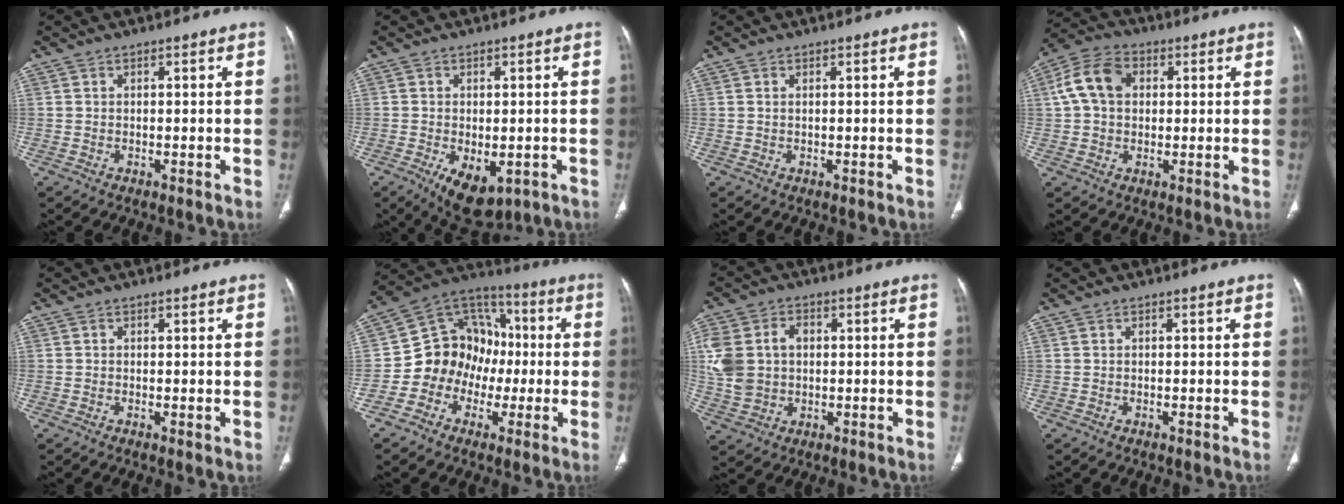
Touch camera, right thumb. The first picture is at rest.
{"total": 8.4, "force": [-3.1, 4.8, 6.2], "torque": [-0.085, -0.006, -0.034]}
{"total": 0.0}
{"total": 9.4, "force": [1.9, 6.9, 6.1], "torque": [-0.110, 0.021, 0.028]}
{"total": 0.6, "force": [0.0, 0.2, 0.6], "torque": [-0.015, -0.005, -0.001]}
{"total": 14.3, "force": [-2.5, 12.7, 6.0], "torque": [-0.052, 0.055, -0.054]}
{"total": 11.6, "force": [1.3, 9.1, 7.1], "torque": [-0.146, 0.016, 0.032]}
{"total": 0.0}